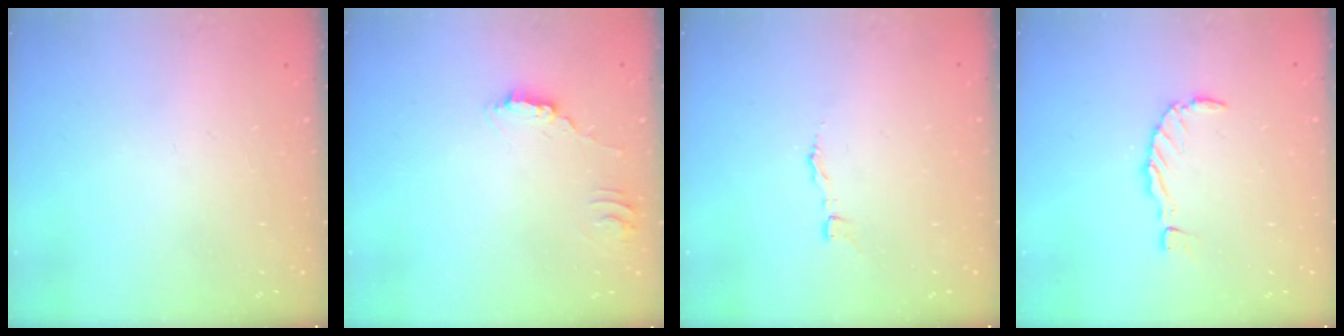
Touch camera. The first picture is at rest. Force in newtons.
{"total": 3.8, "press": 3.8, "slide": 0.2}
{"total": 2.9, "press": 2.9, "slide": 0.3}
{"total": 0.0}